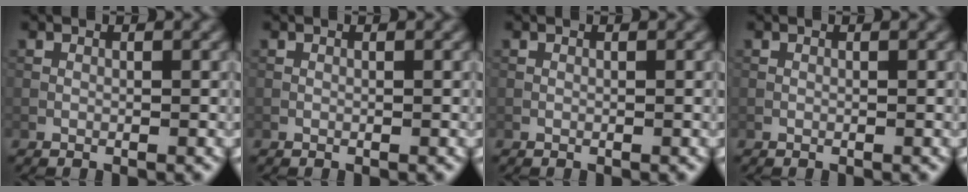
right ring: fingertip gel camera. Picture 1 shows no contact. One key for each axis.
{"total": 0.0}
{"total": 0.0}
{"total": 0.0}